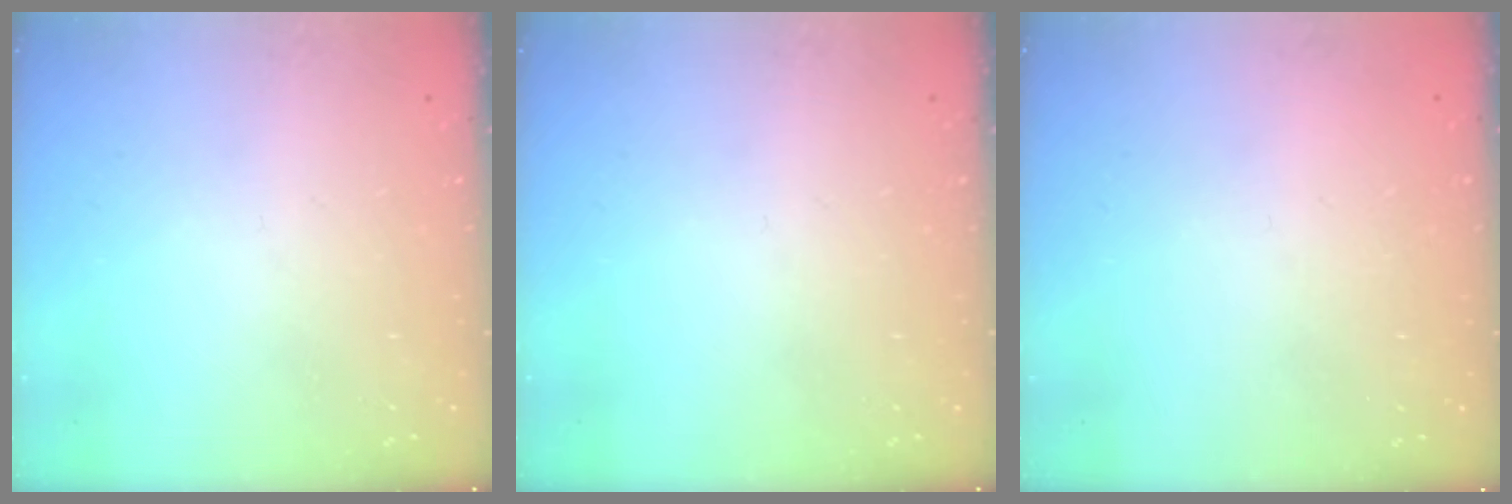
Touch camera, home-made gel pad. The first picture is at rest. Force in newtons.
{"total": 0.0}
{"total": 2.2, "press": 2.2, "slide": 0.1}